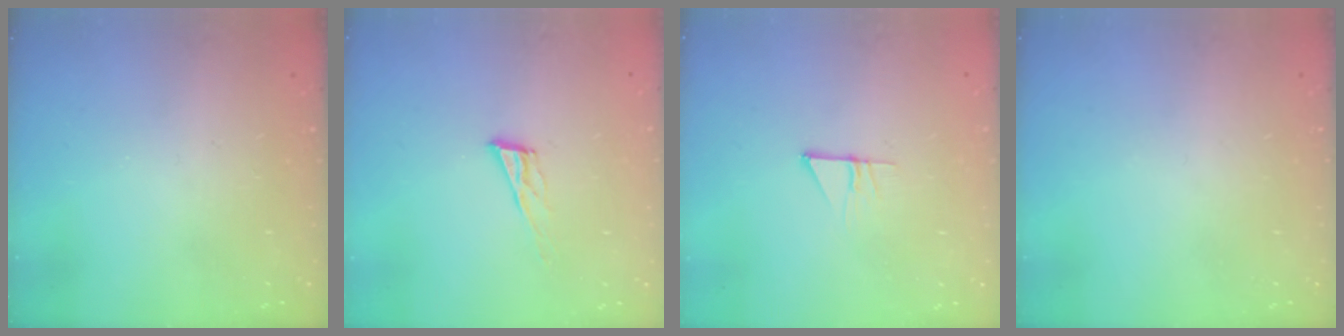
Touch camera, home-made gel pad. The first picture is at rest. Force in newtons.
{"total": 9.2, "press": 8.7, "slide": 3.0}
{"total": 4.2, "press": 4.2, "slide": 0.4}
{"total": 0.0}